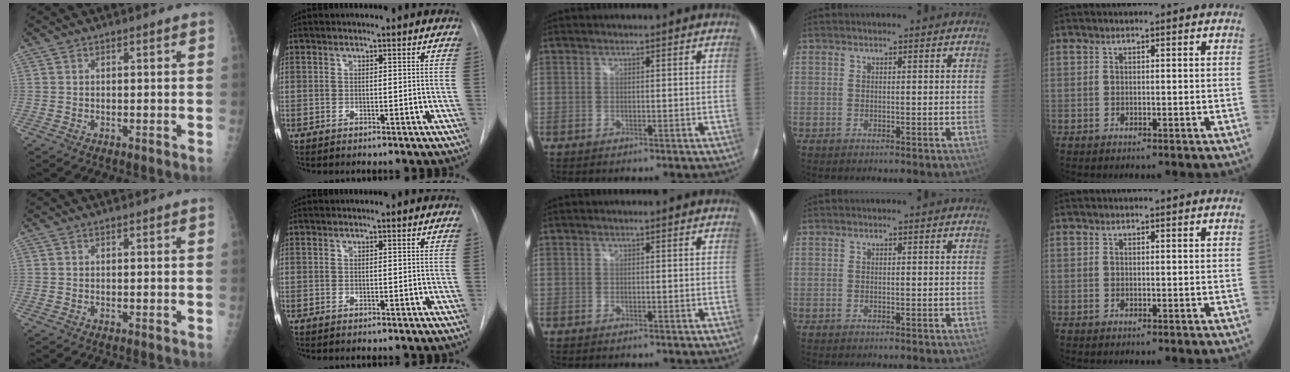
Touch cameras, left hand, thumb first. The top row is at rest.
{}